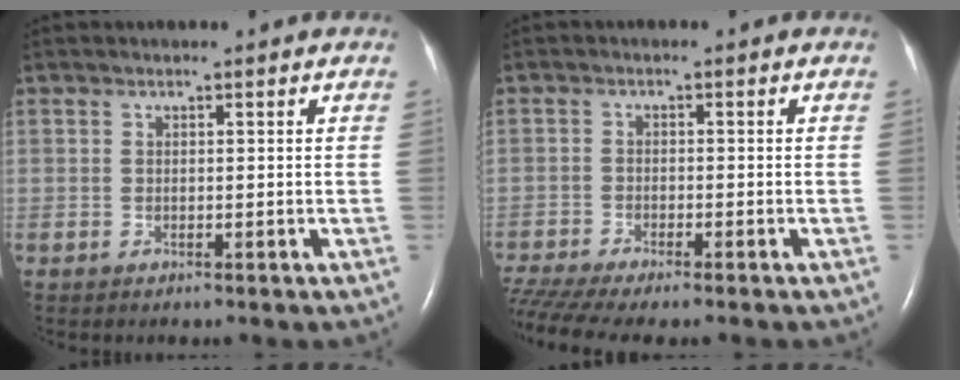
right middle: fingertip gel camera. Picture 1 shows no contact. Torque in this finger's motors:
{"motor_torque": [1.02, -1.12, 0.23, 0.09]}